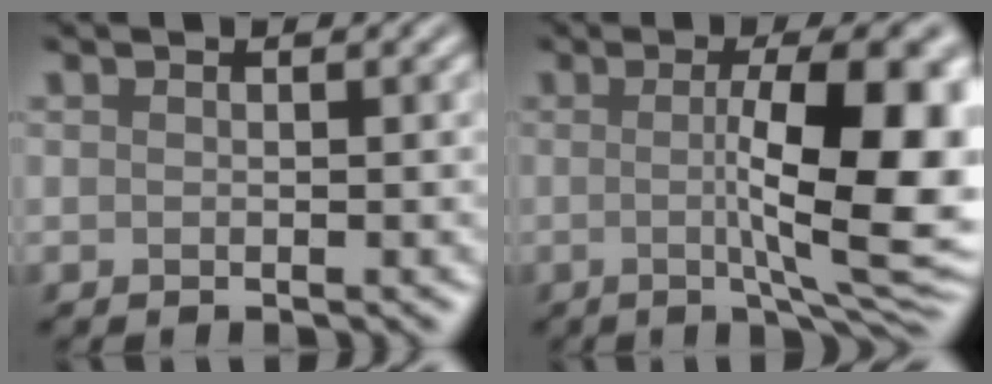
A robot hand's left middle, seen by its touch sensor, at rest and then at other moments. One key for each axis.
{"total": 11.9, "fx": 0.3, "fy": 3.4, "fz": 11.4, "tx": -0.142, "ty": -0.005, "tz": 0.006}